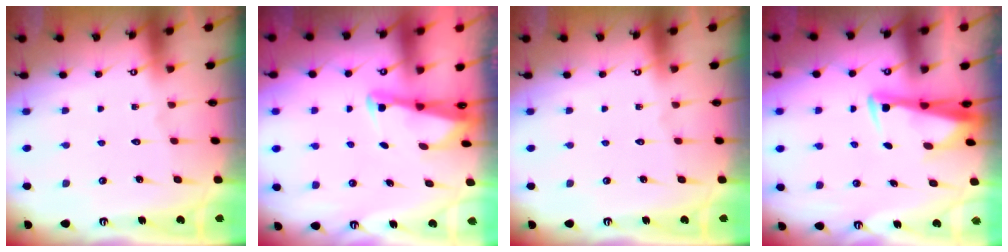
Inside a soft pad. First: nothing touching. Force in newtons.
{"total": 2.6, "press": 2.6, "slide": 0.2}
{"total": 0.0}
{"total": 3.4, "press": 3.3, "slide": 0.9}